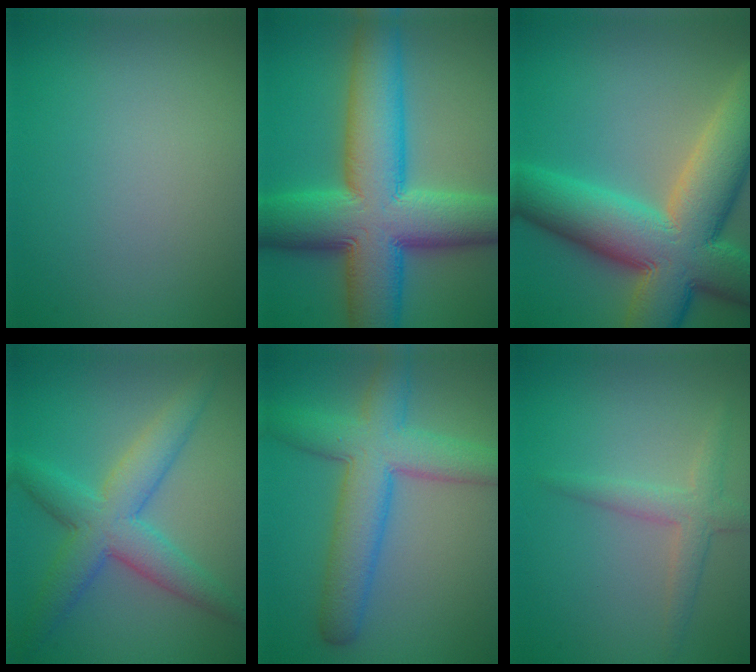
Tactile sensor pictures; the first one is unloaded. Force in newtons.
{"total": 13.9, "press": 13.9, "slide": 0.5}
{"total": 13.8, "press": 13.8, "slide": 0.9}
{"total": 6.0, "press": 6.0, "slide": 0.1}
{"total": 7.0, "press": 7.0, "slide": 0.2}
{"total": 2.4, "press": 2.4, "slide": 0.1}